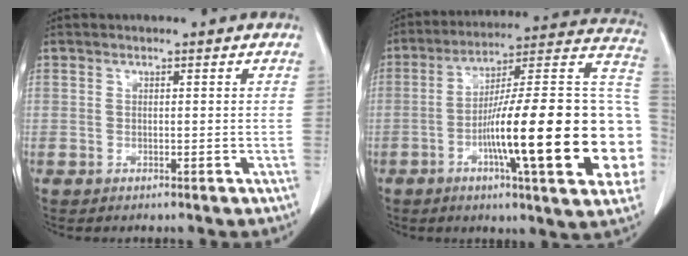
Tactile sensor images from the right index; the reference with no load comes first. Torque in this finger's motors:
{"motor_torque": [1.71, -0.43, 0.67, 0.20]}